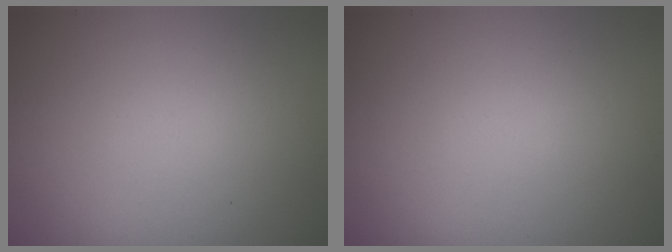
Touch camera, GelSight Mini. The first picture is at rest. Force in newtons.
{"total": 0.0}